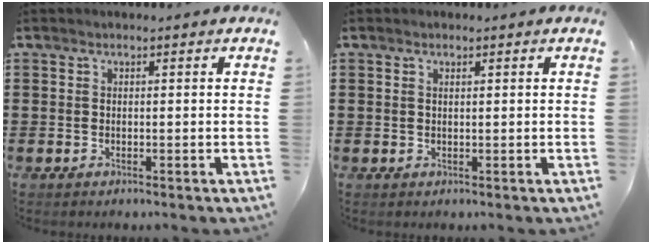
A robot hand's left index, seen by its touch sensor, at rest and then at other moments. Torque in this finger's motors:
{"motor_torque": [-0.33, 0.82, -0.01, 0.00]}